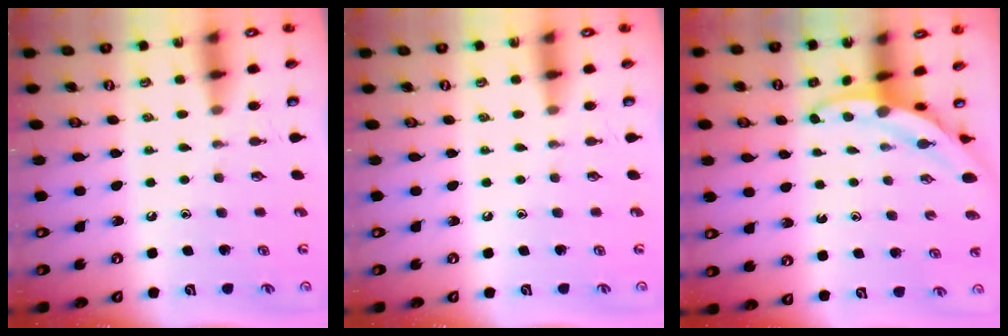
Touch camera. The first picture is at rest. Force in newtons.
{"total": 0.0}
{"total": 3.6, "press": 3.6, "slide": 0.1}